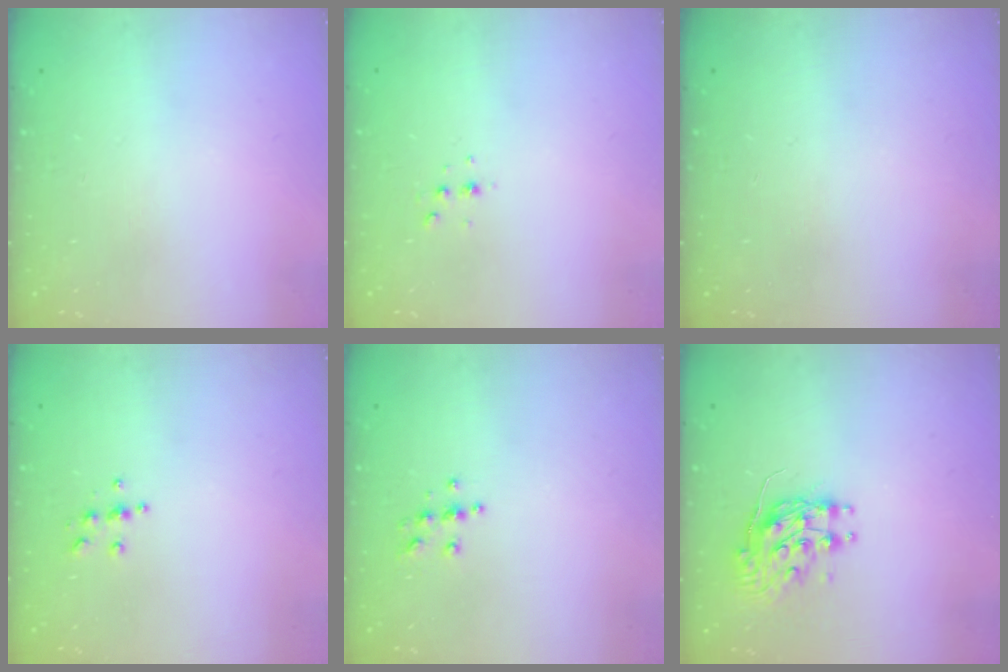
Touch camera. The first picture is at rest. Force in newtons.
{"total": 2.8, "press": 2.8, "slide": 0.7}
{"total": 0.0}
{"total": 3.8, "press": 3.8, "slide": 0.4}
{"total": 3.9, "press": 3.8, "slide": 0.4}
{"total": 9.3, "press": 9.3, "slide": 0.1}